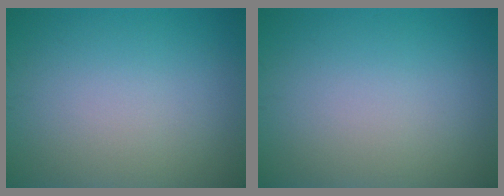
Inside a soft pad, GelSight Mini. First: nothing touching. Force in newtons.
{"total": 0.0}